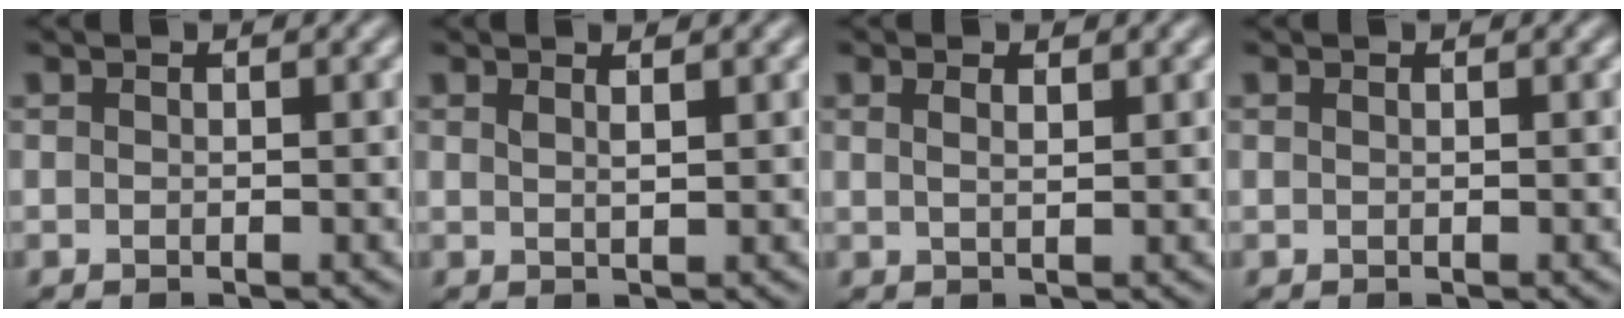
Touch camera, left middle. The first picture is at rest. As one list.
[{"total": 1.4, "force": [0.8, 0.5, 1.1], "torque": [-0.010, 0.006, 0.006]}, {"total": 1.6, "force": [0.9, 0.7, 1.2], "torque": [-0.006, 0.001, 0.004]}, {"total": 0.0}]